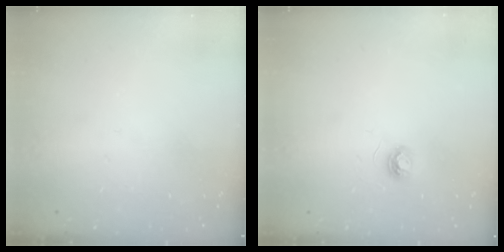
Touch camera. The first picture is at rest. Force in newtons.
{"total": 3.8, "press": 3.8, "slide": 0.4}